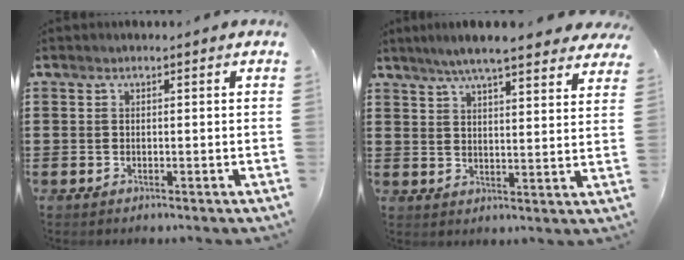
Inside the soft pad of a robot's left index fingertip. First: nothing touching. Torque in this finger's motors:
{"motor_torque": [1.91, -0.23, 1.05, 0.21]}